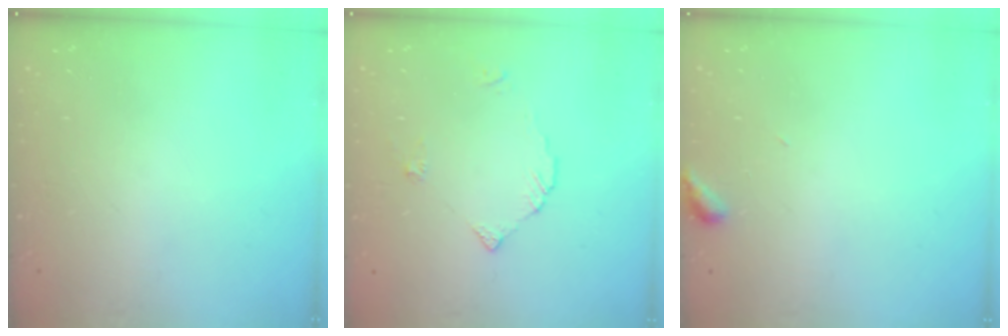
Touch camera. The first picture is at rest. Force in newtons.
{"total": 3.0, "press": 3.0, "slide": 0.3}
{"total": 2.9, "press": 2.9, "slide": 0.3}